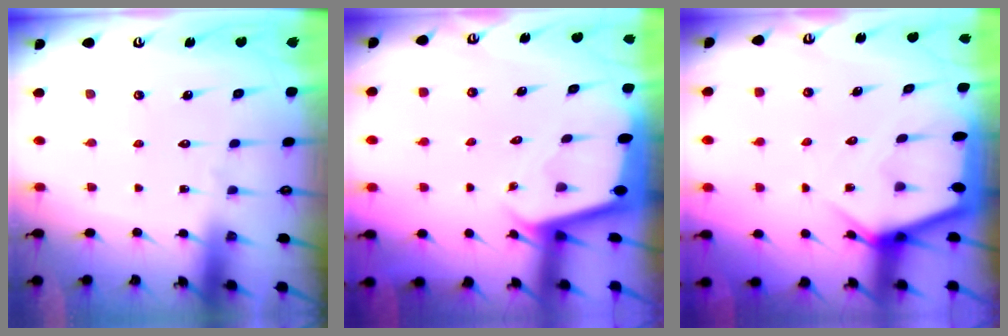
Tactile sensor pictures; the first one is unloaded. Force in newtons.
{"total": 1.9, "press": 1.9, "slide": 0.1}
{"total": 6.6, "press": 6.6, "slide": 0.6}